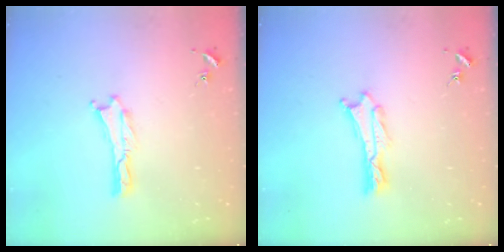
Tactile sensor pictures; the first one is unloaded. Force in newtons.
{"total": 0.7, "press": 0.6, "slide": 0.2}